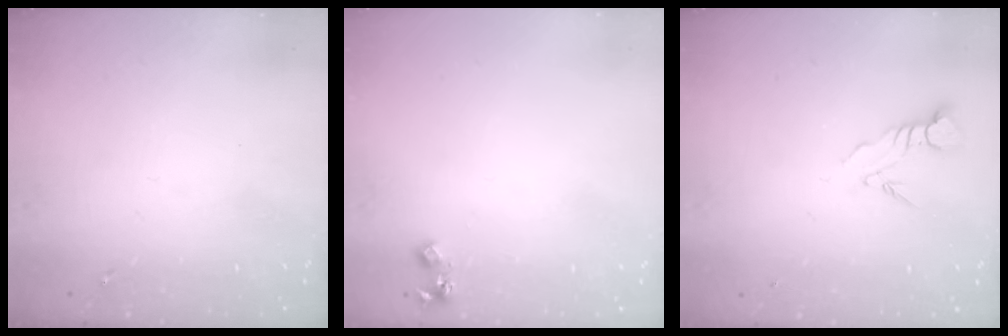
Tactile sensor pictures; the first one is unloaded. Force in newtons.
{"total": 4.8, "press": 4.7, "slide": 0.7}
{"total": 3.8, "press": 3.8, "slide": 0.2}